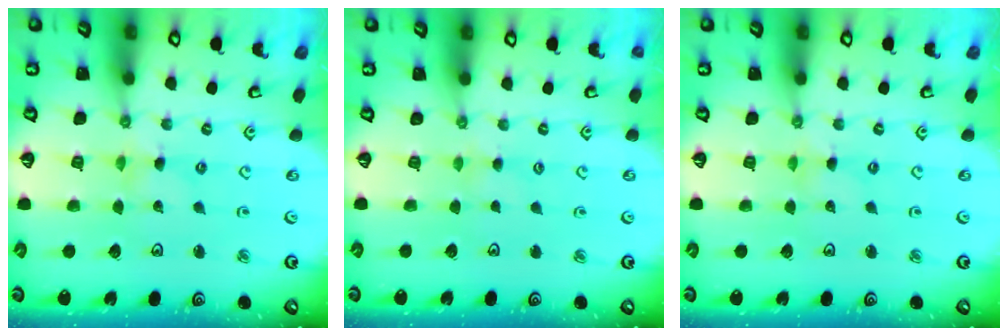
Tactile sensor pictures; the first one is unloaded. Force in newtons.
{"total": 2.2, "press": 2.2, "slide": 0.3}
{"total": 0.8, "press": 0.8, "slide": 0.2}